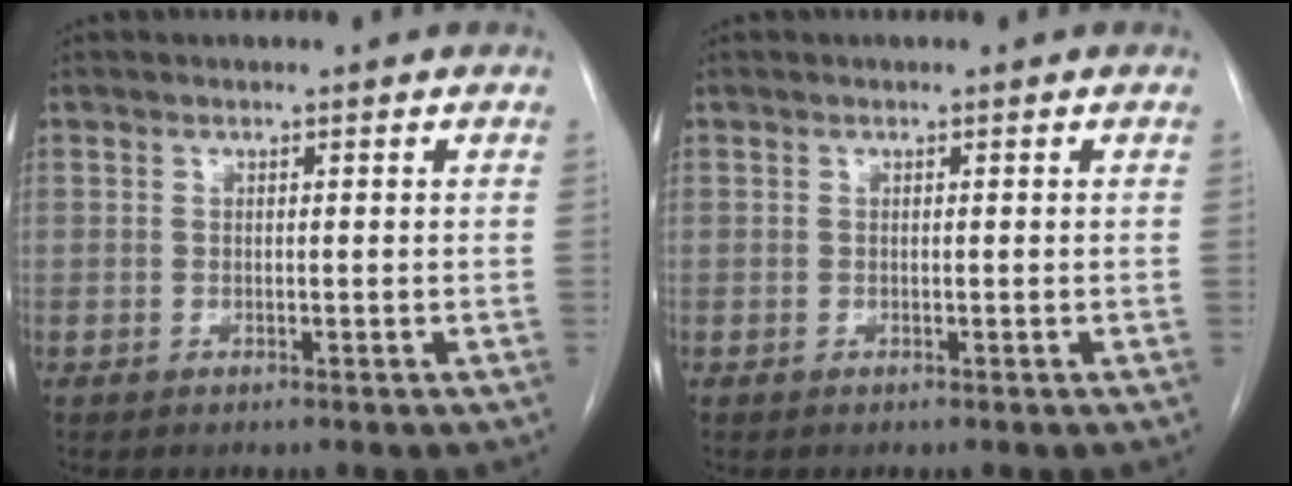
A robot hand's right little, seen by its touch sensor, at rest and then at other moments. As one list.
[{"total": 0.0}]